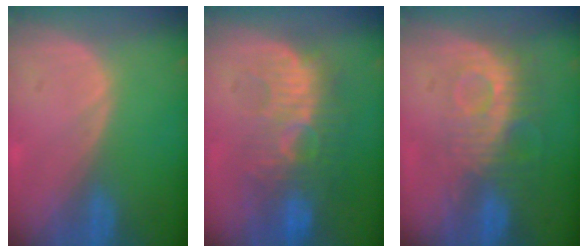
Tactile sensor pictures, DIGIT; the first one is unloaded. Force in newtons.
{"total": 10.1, "press": 9.3, "slide": 4.0}
{"total": 9.2, "press": 8.1, "slide": 4.3}